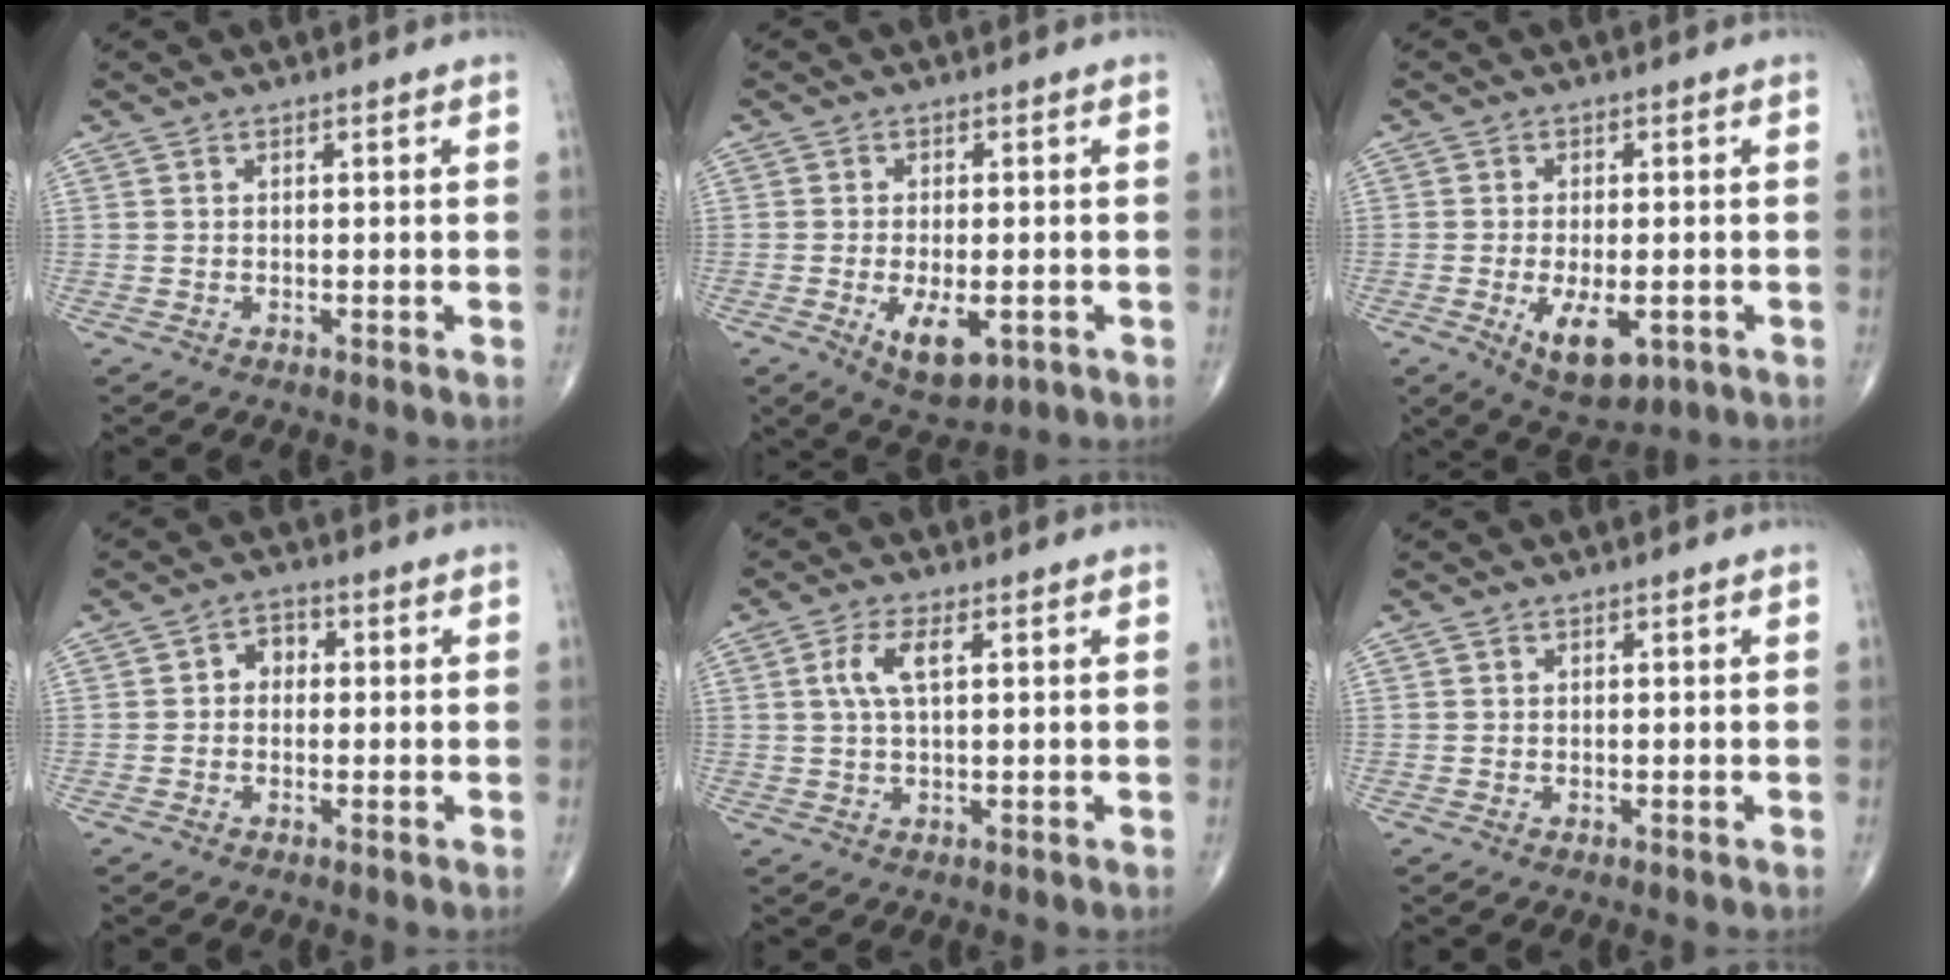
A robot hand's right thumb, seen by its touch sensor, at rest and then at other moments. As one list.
[{"total": 7.7, "force": [-2.4, 3.7, 6.3], "torque": [-0.100, -0.008, -0.028]}, {"total": 8.6, "force": [-2.7, 4.1, 7.0], "torque": [-0.108, -0.008, -0.031]}, {"total": 3.3, "force": [0.0, 2.7, 2.0], "torque": [-0.011, 0.015, -0.009]}, {"total": 5.0, "force": [1.4, 1.9, 4.4], "torque": [-0.099, 0.008, 0.028]}, {"total": 0.0}]